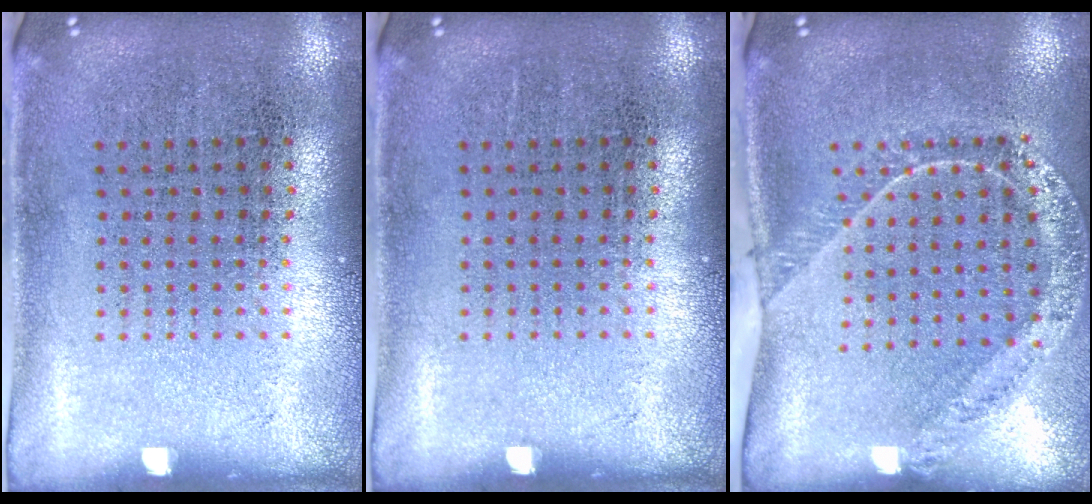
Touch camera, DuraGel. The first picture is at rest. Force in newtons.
{"total": 0.0}
{"total": 1.5, "press": 1.5, "slide": 0.3}